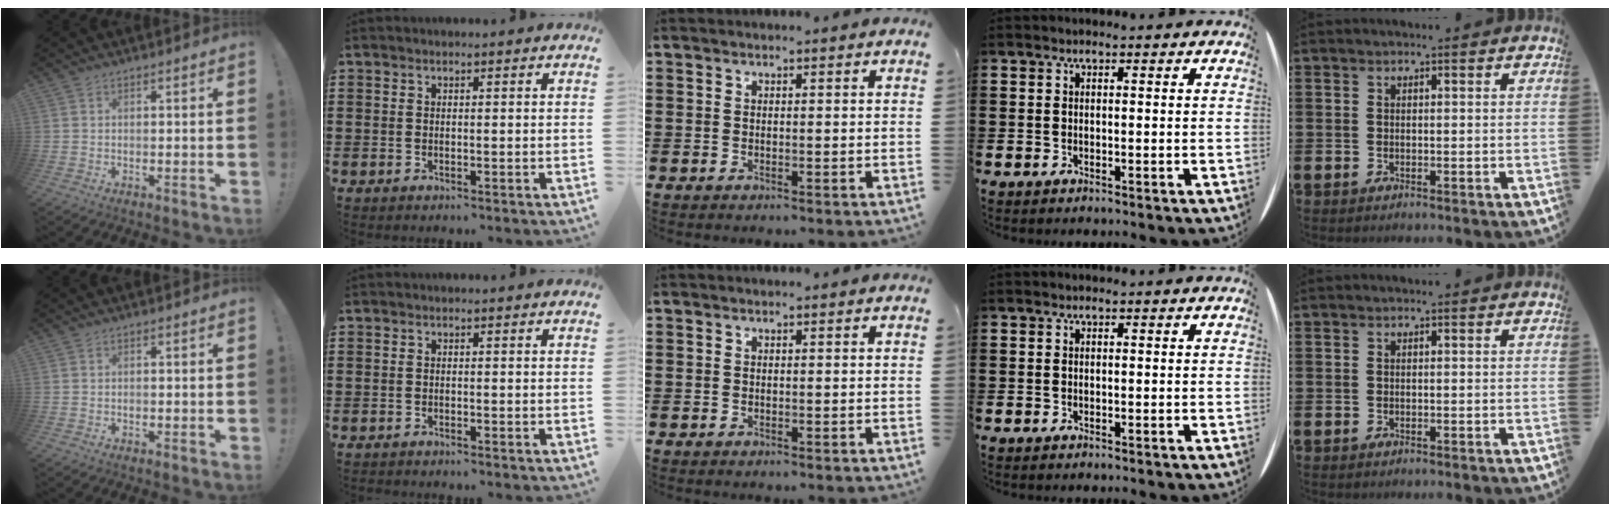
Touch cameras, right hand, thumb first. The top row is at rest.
{"thumb": {"total": 0.5, "force": [-0.3, 0.4, 0.2], "torque": [-0.003, 0.001, -0.006]}, "index": {"total": 0.5, "force": [-0.5, 0.0, 0.0], "torque": [-0.001, -0.002, -0.011]}}